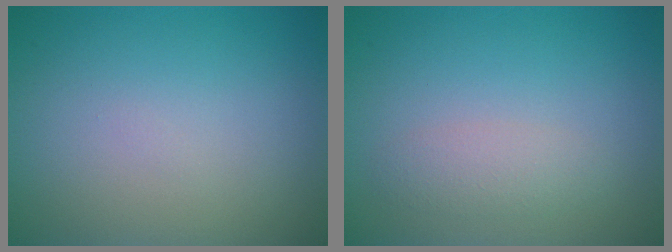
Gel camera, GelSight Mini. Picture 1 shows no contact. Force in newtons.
{"total": 1.7, "press": 1.7, "slide": 0.1}